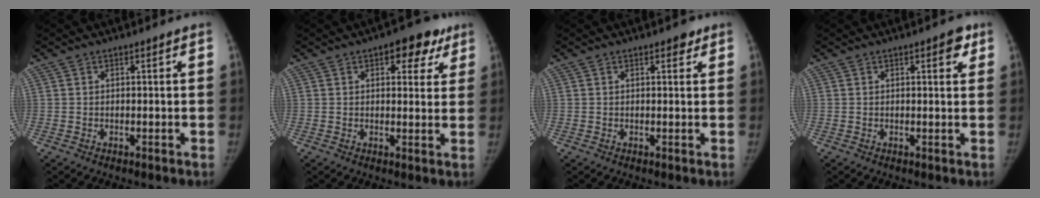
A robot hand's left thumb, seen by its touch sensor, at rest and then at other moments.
{"total": 7.8, "force": [4.1, 4.4, 5.0], "torque": [-0.017, -0.007, 0.042]}
{"total": 1.5, "force": [0.9, 0.8, 0.8], "torque": [0.003, -0.001, 0.006]}
{"total": 2.9, "force": [1.5, 1.2, 2.2], "torque": [-0.015, -0.003, 0.014]}